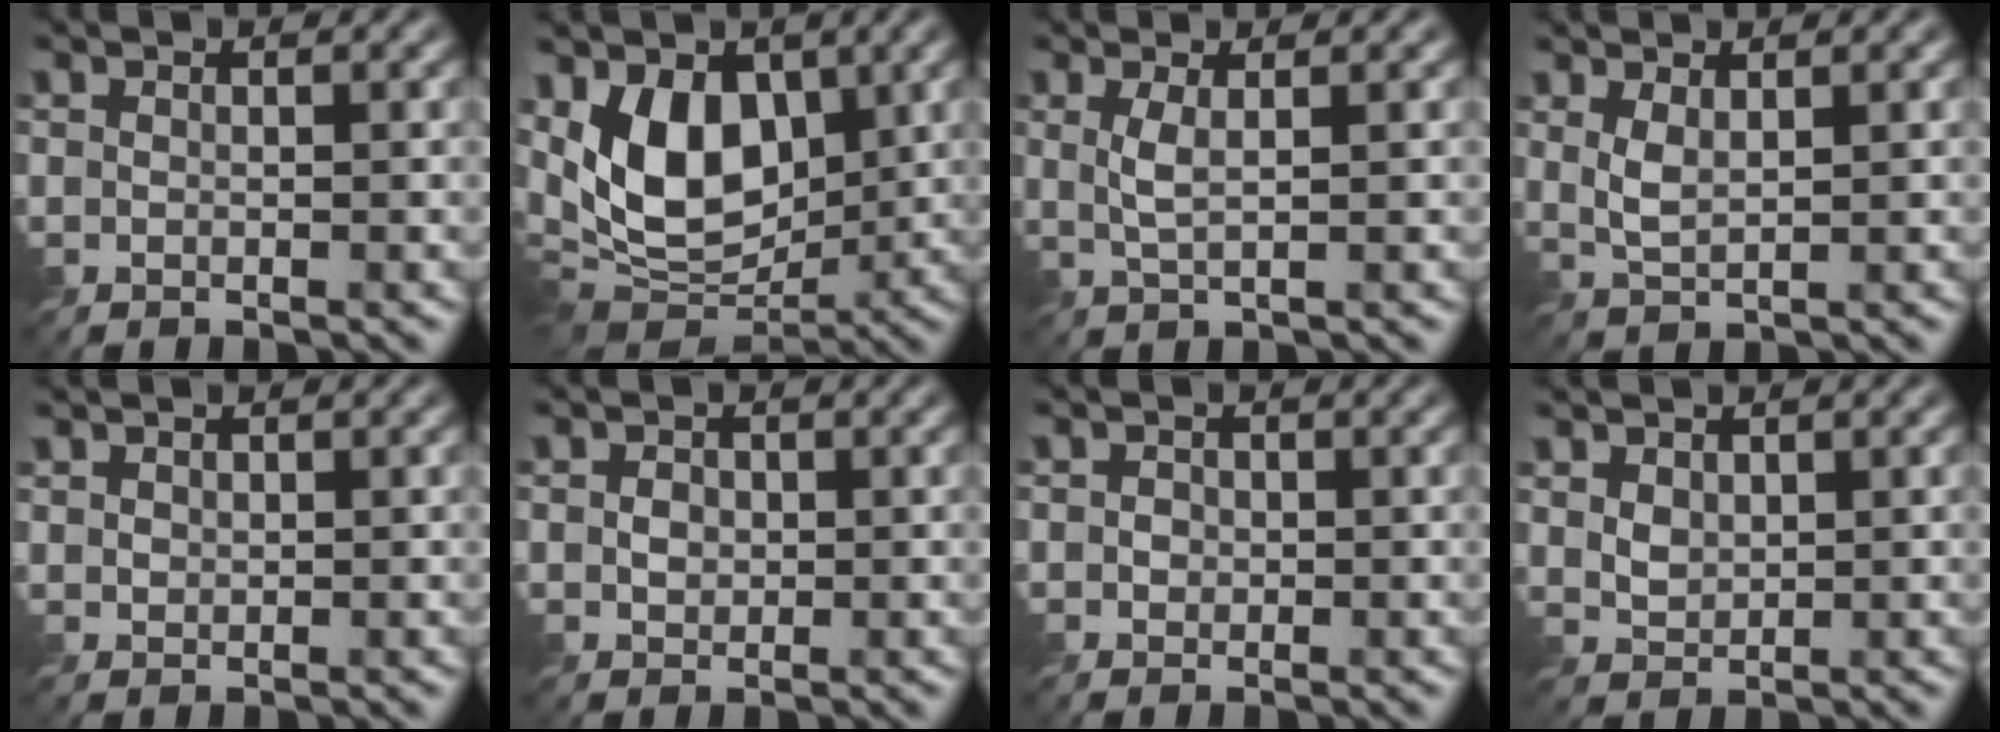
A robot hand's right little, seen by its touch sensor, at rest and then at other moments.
{"total": 8.7, "force": [1.8, 5.5, 6.5], "torque": [-0.123, -0.013, 0.022]}
{"total": 1.8, "force": [0.3, 0.2, 1.8], "torque": [-0.042, -0.001, 0.006]}
{"total": 1.8, "force": [0.7, 0.6, 1.5], "torque": [-0.043, -0.003, 0.017]}
{"total": 0.8, "force": [0.6, 0.5, 0.1], "torque": [-0.006, 0.000, 0.012]}
{"total": 1.3, "force": [0.0, 1.1, 0.7], "torque": [-0.016, -0.002, -0.003]}
{"total": 1.1, "force": [0.0, 1.1, 0.4], "torque": [-0.005, -0.001, -0.002]}
{"total": 1.7, "force": [0.7, 1.2, 1.0], "torque": [-0.025, -0.003, 0.016]}